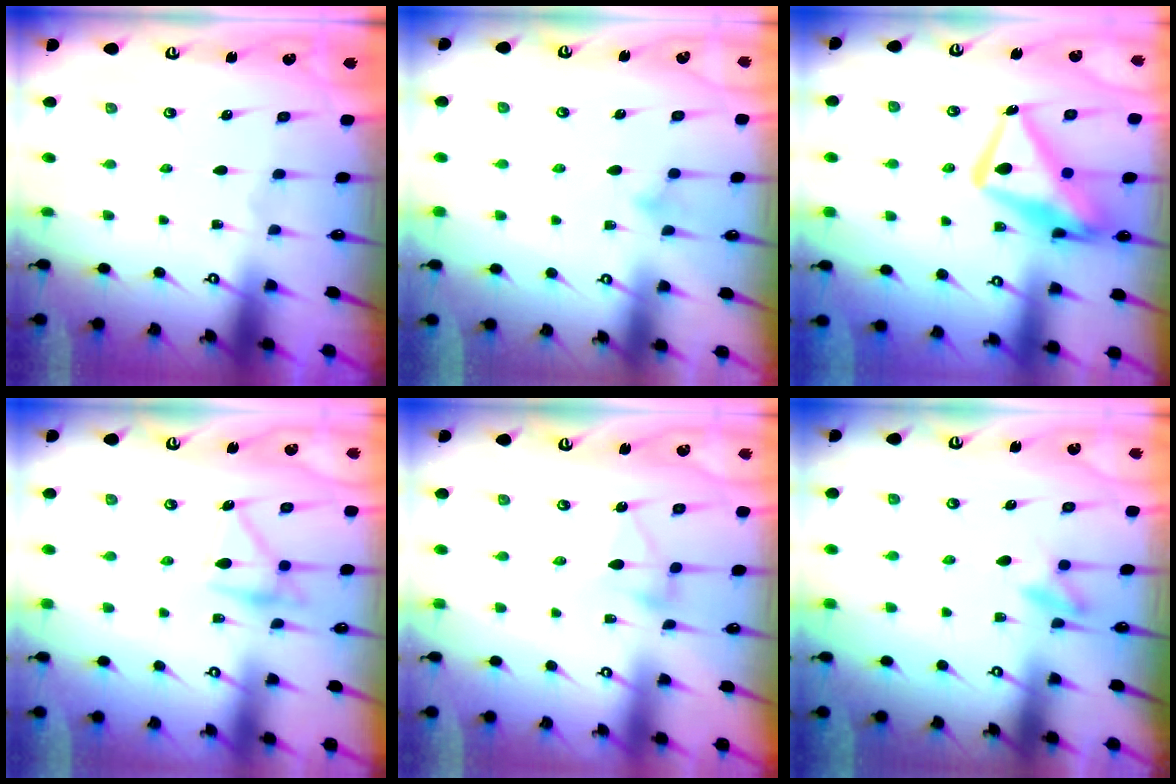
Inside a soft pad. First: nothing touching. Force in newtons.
{"total": 7.9, "press": 7.9, "slide": 0.6}
{"total": 18.0, "press": 17.9, "slide": 1.7}
{"total": 15.3, "press": 15.2, "slide": 1.0}
{"total": 5.3, "press": 5.2, "slide": 0.4}
{"total": 9.5, "press": 9.4, "slide": 1.5}